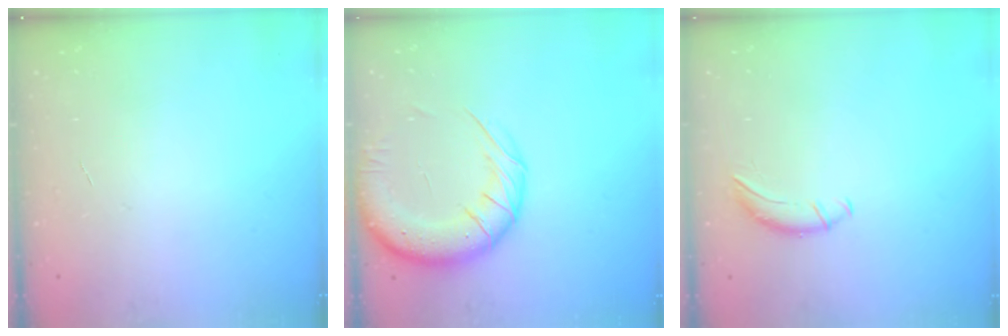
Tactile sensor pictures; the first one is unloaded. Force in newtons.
{"total": 14.8, "press": 14.3, "slide": 3.9}
{"total": 0.0}